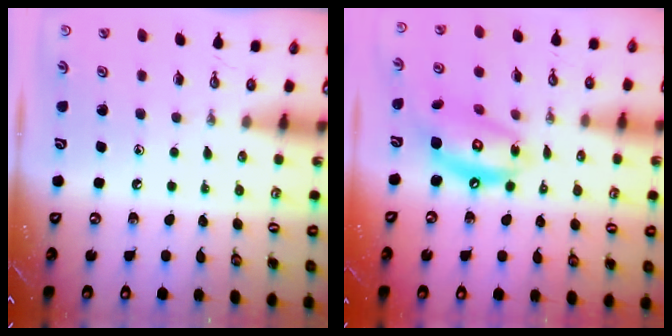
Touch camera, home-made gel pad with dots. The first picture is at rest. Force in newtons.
{"total": 13.8, "press": 13.7, "slide": 1.5}